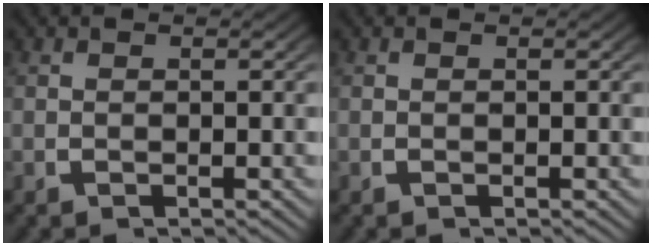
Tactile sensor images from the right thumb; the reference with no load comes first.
{"total": 0.0}